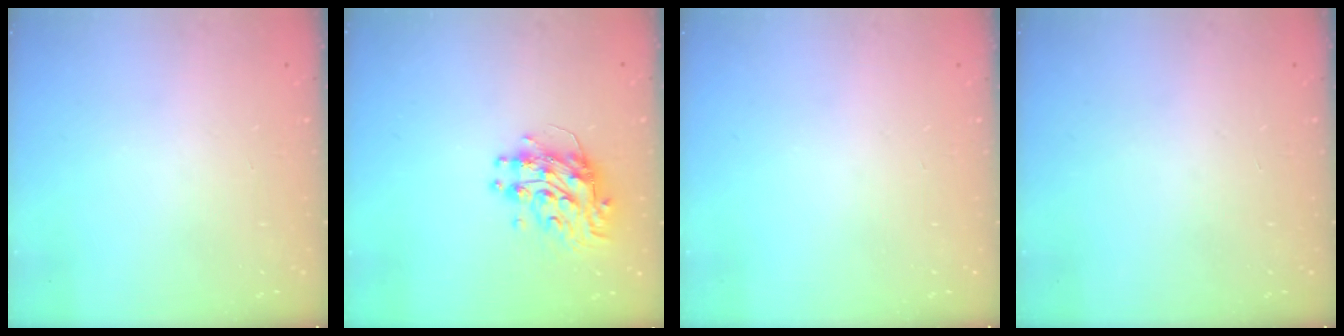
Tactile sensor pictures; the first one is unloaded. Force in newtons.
{"total": 10.4, "press": 10.4, "slide": 1.0}
{"total": 0.0}
{"total": 0.0}